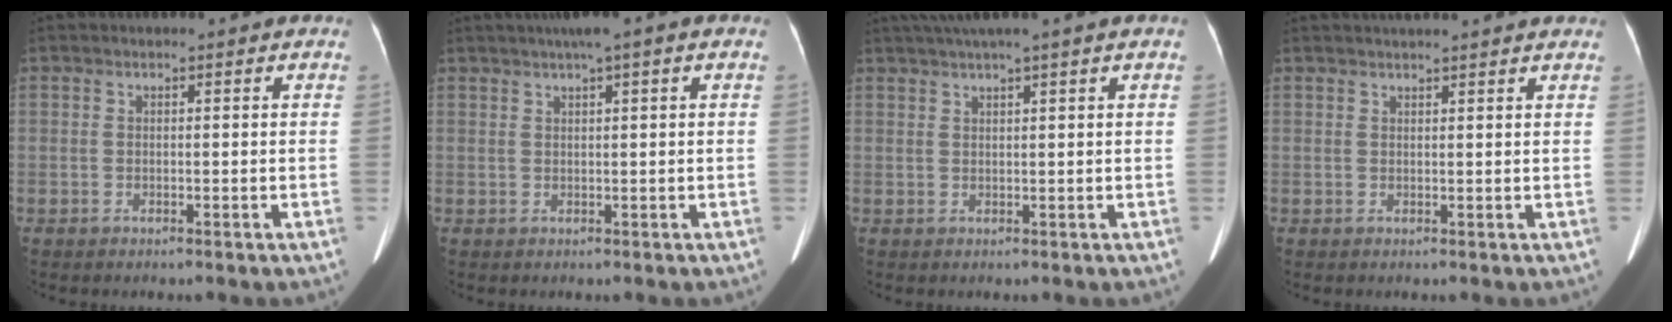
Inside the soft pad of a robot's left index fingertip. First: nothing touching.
{"total": 4.3, "force": [2.5, -0.1, 3.5], "torque": [-0.062, 0.023, 0.041]}
{"total": 5.2, "force": [3.7, -1.2, 3.5], "torque": [-0.059, 0.027, 0.067]}
{"total": 8.1, "force": [7.3, 0.2, 3.6], "torque": [-0.049, 0.032, 0.086]}